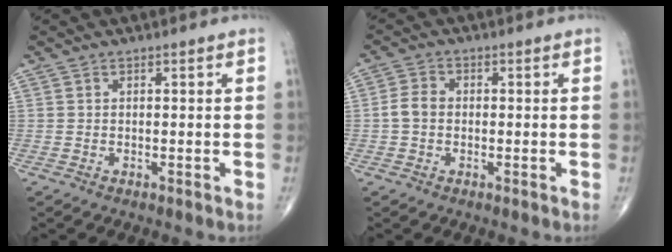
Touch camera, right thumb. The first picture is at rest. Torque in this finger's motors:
{"motor_torque": [0.58, 1.07, 0.45, -0.17, 0.03]}